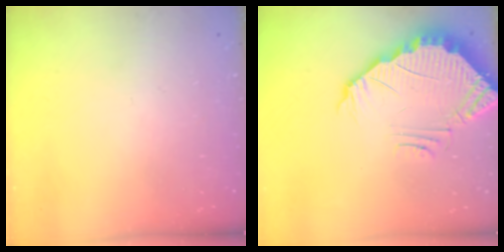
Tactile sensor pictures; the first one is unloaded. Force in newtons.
{"total": 3.7, "press": 3.7, "slide": 0.2}